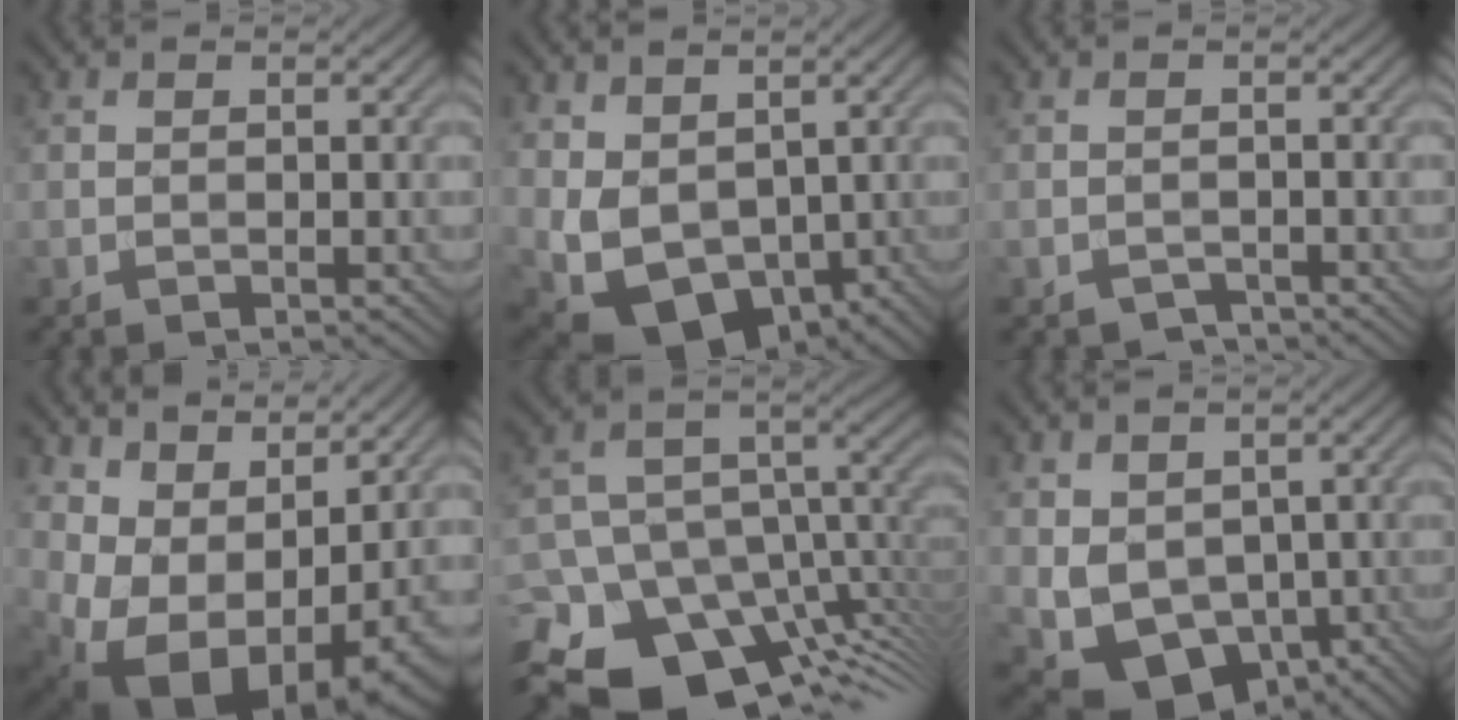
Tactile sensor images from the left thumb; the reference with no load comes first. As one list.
[{"total": 7.8, "force": [0.8, 5.5, 5.6], "torque": [-0.142, -0.019, 0.020]}, {"total": 1.5, "force": [-1.3, 0.7, 0.3], "torque": [-0.001, 0.000, -0.025]}, {"total": 13.1, "force": [2.4, 8.5, 9.7], "torque": [-0.181, -0.022, 0.074]}, {"total": 17.1, "force": [-10.0, 10.1, 9.6], "torque": [-0.204, -0.007, -0.144]}, {"total": 7.6, "force": [-0.4, 5.9, 4.7], "torque": [-0.118, -0.034, 0.000]}]